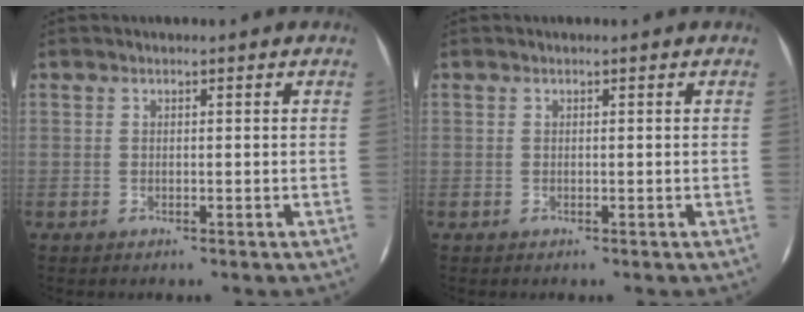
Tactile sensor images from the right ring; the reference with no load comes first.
{"total": 0.0}